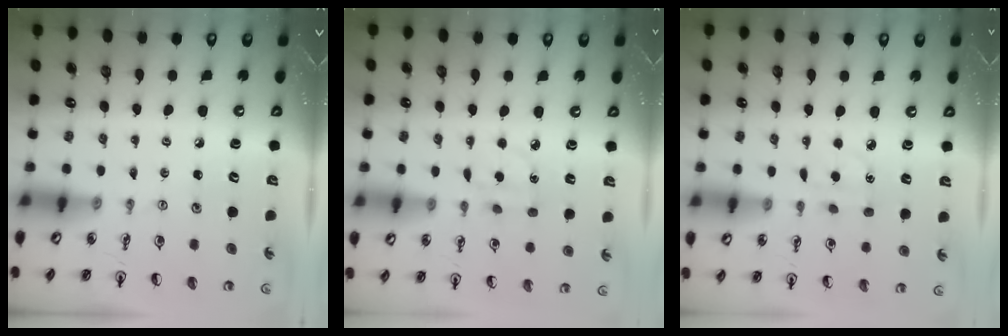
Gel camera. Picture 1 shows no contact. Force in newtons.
{"total": 5.2, "press": 5.2, "slide": 0.5}
{"total": 3.8, "press": 3.8, "slide": 0.4}